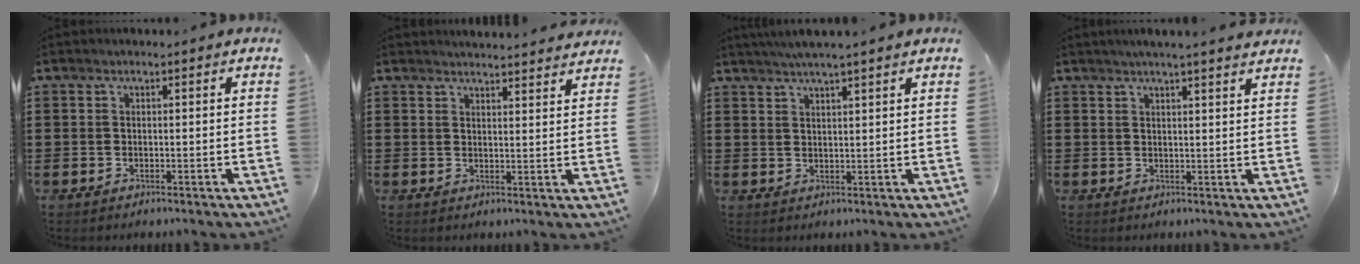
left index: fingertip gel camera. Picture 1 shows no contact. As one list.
[{"total": 2.7, "force": [2.7, -0.3, -0.1], "torque": [-0.007, -0.013, 0.051]}, {"total": 2.7, "force": [2.5, -0.7, 0.9], "torque": [-0.023, -0.003, 0.045]}, {"total": 2.6, "force": [2.3, -0.4, 0.9], "torque": [-0.024, -0.003, 0.043]}]